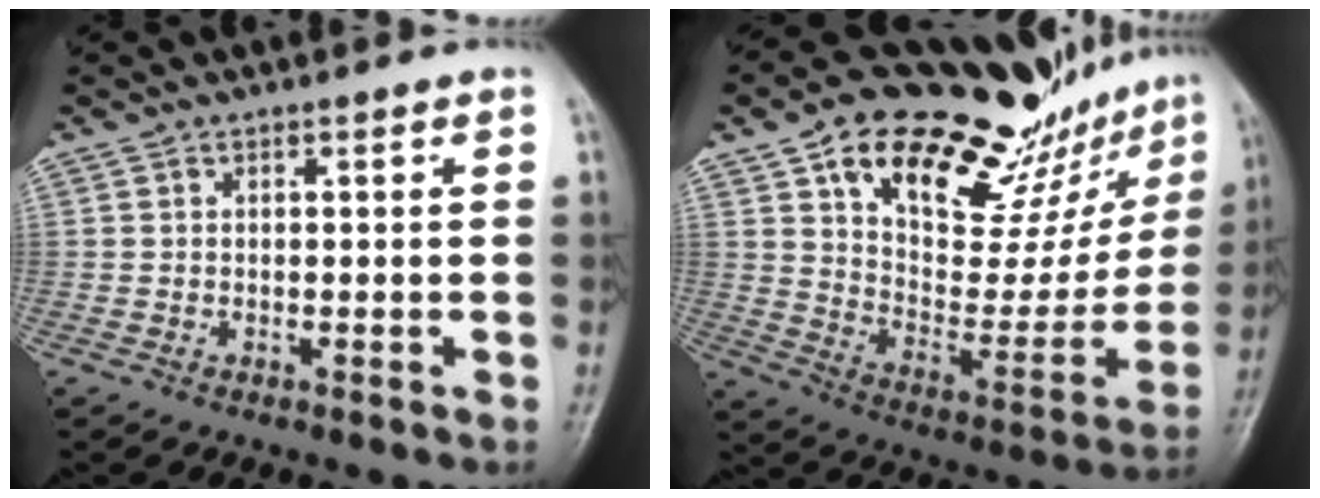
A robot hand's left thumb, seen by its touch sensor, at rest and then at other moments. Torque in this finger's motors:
{"motor_torque": [0.95, 1.00, 1.49, -1.28, 0.21]}